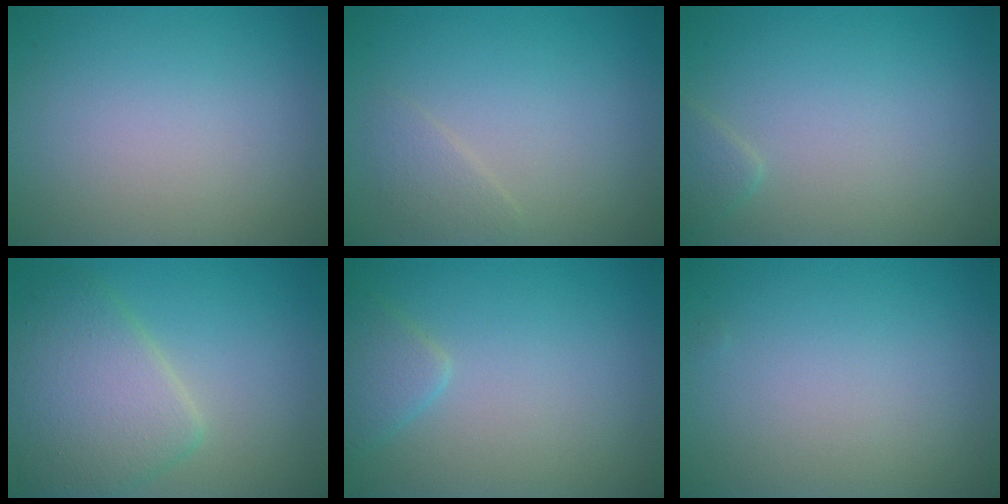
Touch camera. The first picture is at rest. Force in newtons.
{"total": 1.4, "press": 1.4, "slide": 0.1}
{"total": 1.1, "press": 1.1, "slide": 0.1}
{"total": 5.8, "press": 5.8, "slide": 0.4}
{"total": 1.9, "press": 1.9, "slide": 0.1}
{"total": 0.0}